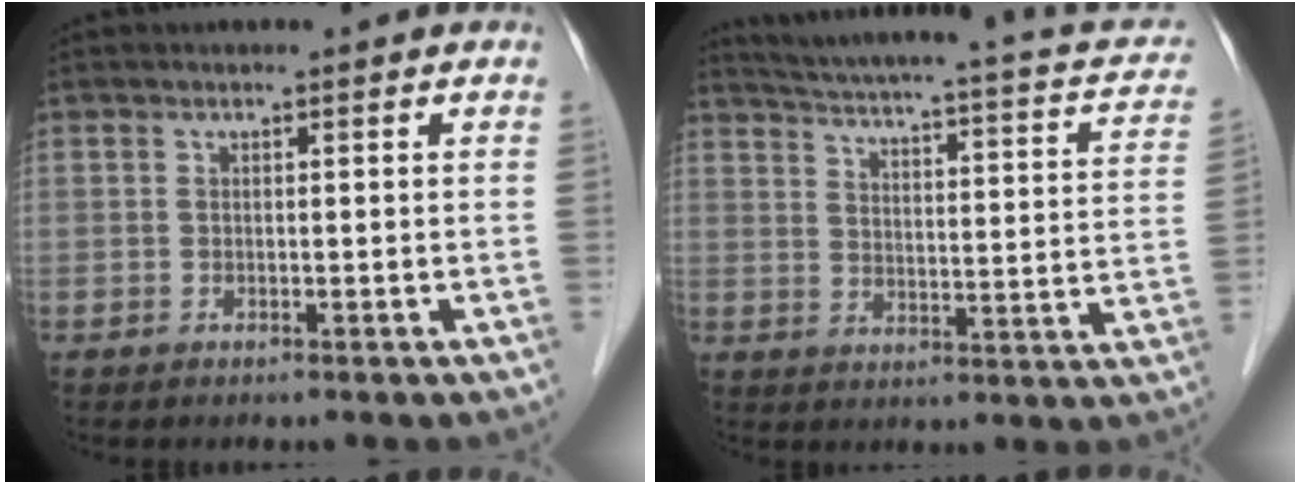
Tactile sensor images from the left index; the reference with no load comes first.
{"total": 20.1, "force": [15.7, 4.5, 11.7], "torque": [-0.169, 0.009, 0.186]}